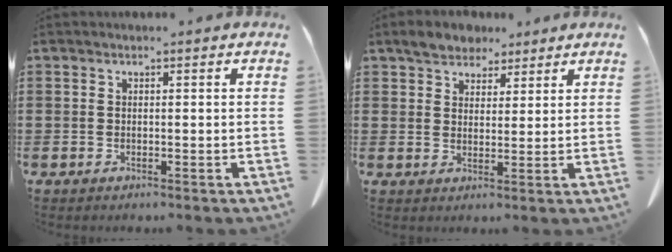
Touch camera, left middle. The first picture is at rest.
{"total": 4.2, "force": [3.6, 2.0, 0.7], "torque": [-0.020, -0.001, 0.067]}